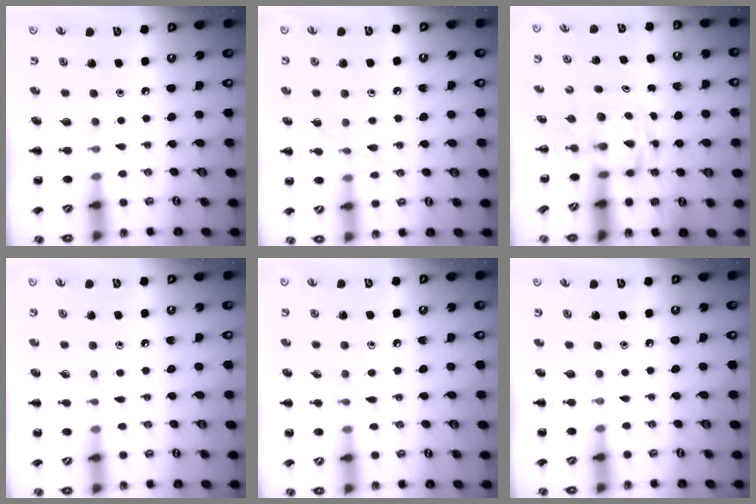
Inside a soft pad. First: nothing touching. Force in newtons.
{"total": 7.3, "press": 7.3, "slide": 0.9}
{"total": 3.5, "press": 3.4, "slide": 0.6}
{"total": 3.8, "press": 3.4, "slide": 1.6}
{"total": 4.6, "press": 4.3, "slide": 1.7}
{"total": 0.0}